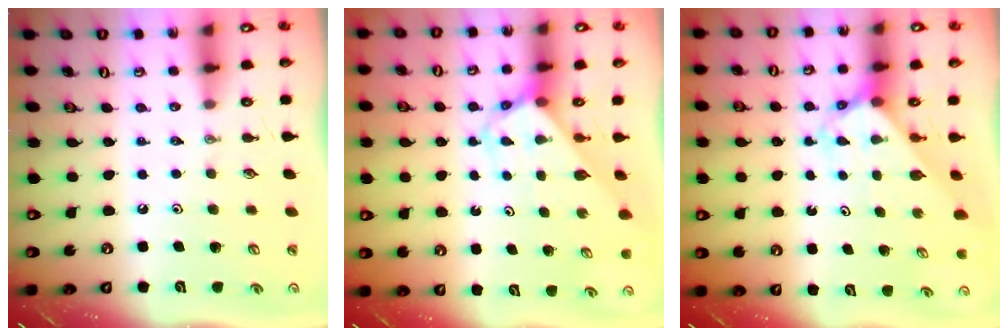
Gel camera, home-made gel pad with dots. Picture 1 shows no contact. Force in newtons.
{"total": 3.3, "press": 3.3, "slide": 0.1}
{"total": 2.9, "press": 2.9, "slide": 0.1}